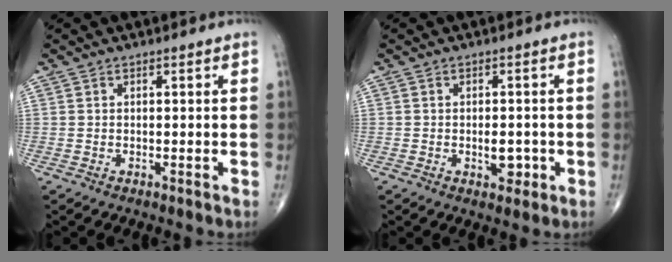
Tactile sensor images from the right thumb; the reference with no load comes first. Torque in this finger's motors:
{"motor_torque": [2.58, 2.43, 1.06, -1.19, 0.35]}